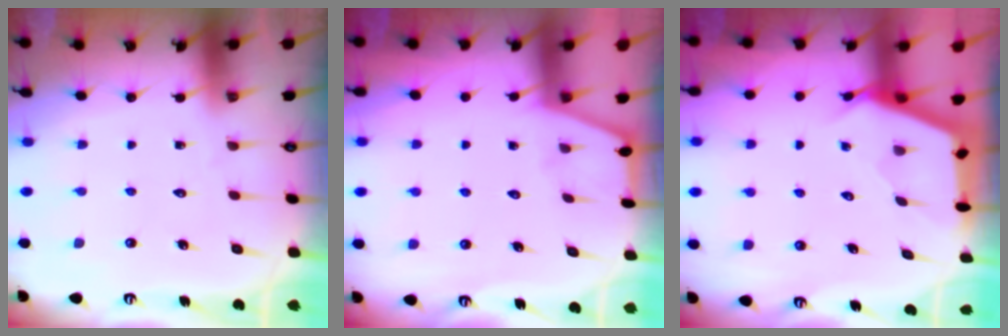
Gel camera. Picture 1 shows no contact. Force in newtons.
{"total": 0.7, "press": 0.7, "slide": 0.2}
{"total": 2.6, "press": 2.5, "slide": 0.4}